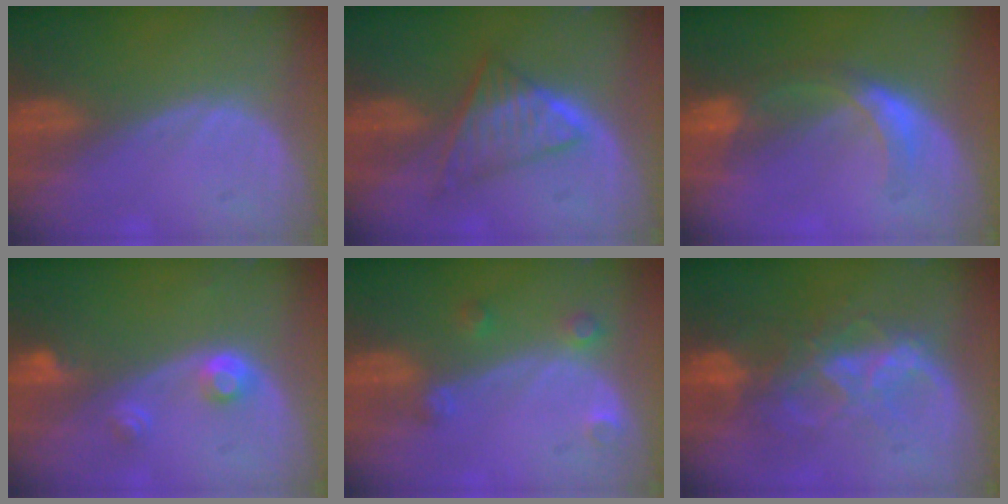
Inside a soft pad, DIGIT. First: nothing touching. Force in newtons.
{"total": 6.2, "press": 5.7, "slide": 2.5}
{"total": 5.6, "press": 4.9, "slide": 2.7}
{"total": 2.9, "press": 2.7, "slide": 1.0}
{"total": 2.6, "press": 2.6, "slide": 0.4}
{"total": 8.3, "press": 7.4, "slide": 3.8}